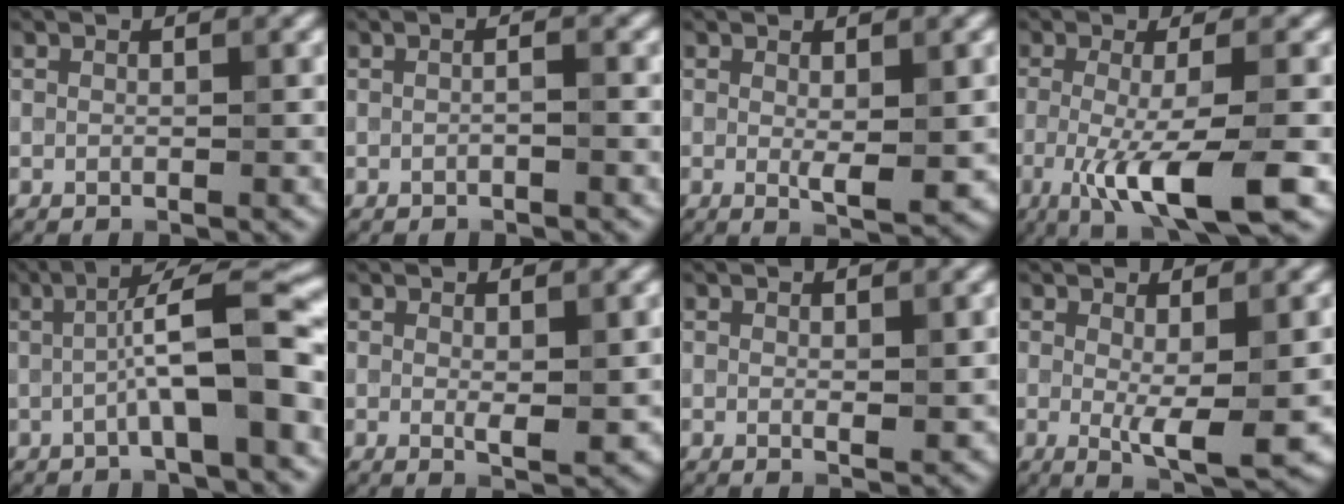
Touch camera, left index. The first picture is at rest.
{"total": 0.8, "force": [-0.3, 0.1, 0.7], "torque": [-0.016, 0.002, -0.006]}
{"total": 2.2, "force": [0.2, 0.5, 2.2], "torque": [-0.035, -0.010, 0.007]}
{"total": 7.4, "force": [-2.5, 1.3, 6.9], "torque": [-0.116, -0.011, -0.047]}
{"total": 6.9, "force": [-1.1, 1.0, 6.8], "torque": [-0.105, 0.025, -0.024]}
{"total": 1.8, "force": [0.3, 0.6, 1.7], "torque": [-0.025, -0.008, 0.007]}
{"total": 1.1, "force": [0.2, 0.4, 1.0], "torque": [-0.013, -0.005, 0.005]}
{"total": 4.1, "force": [-0.1, 0.8, 4.0], "torque": [-0.064, -0.013, 0.001]}